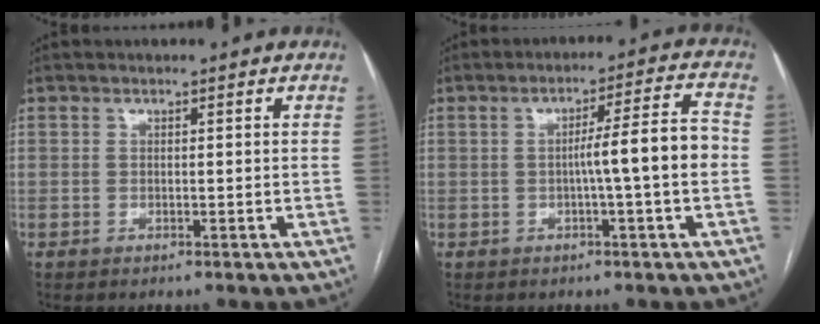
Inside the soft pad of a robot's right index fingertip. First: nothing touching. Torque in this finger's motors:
{"motor_torque": [0.83, -0.03, 0.58, 0.10]}